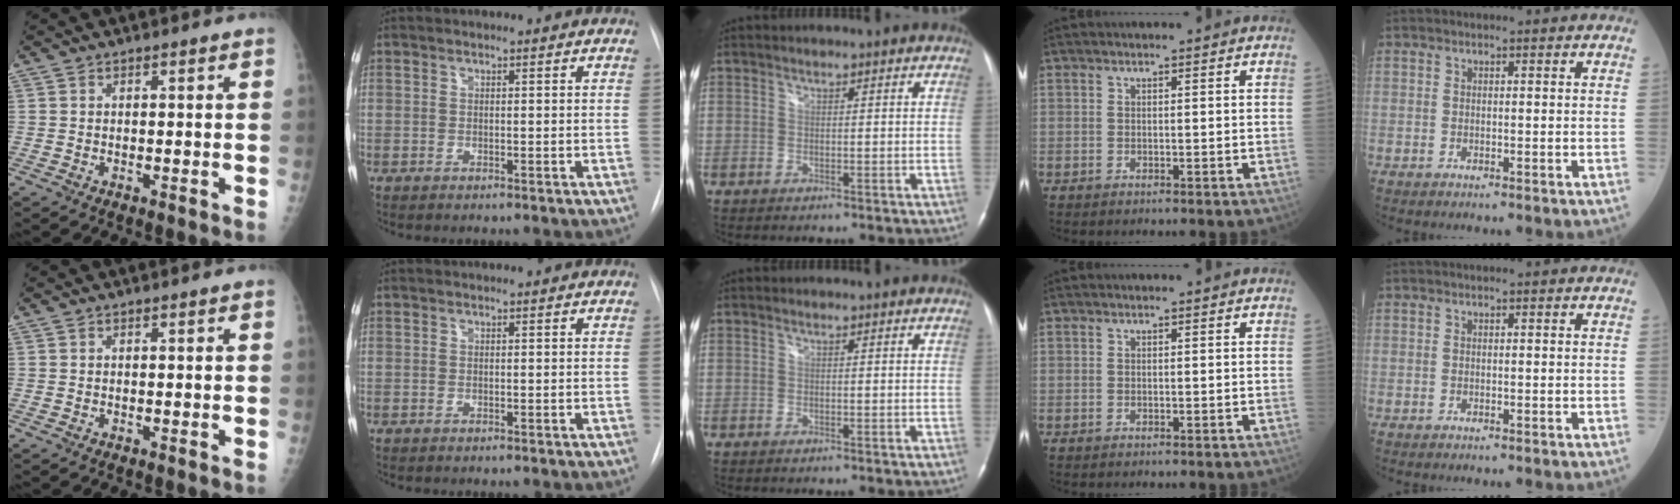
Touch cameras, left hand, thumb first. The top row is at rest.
{}